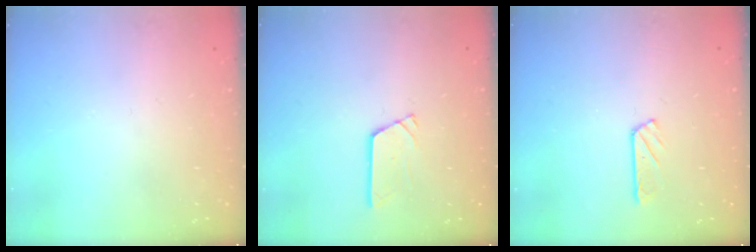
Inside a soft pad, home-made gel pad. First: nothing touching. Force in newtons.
{"total": 3.2, "press": 3.2, "slide": 0.3}
{"total": 2.9, "press": 2.9, "slide": 0.3}